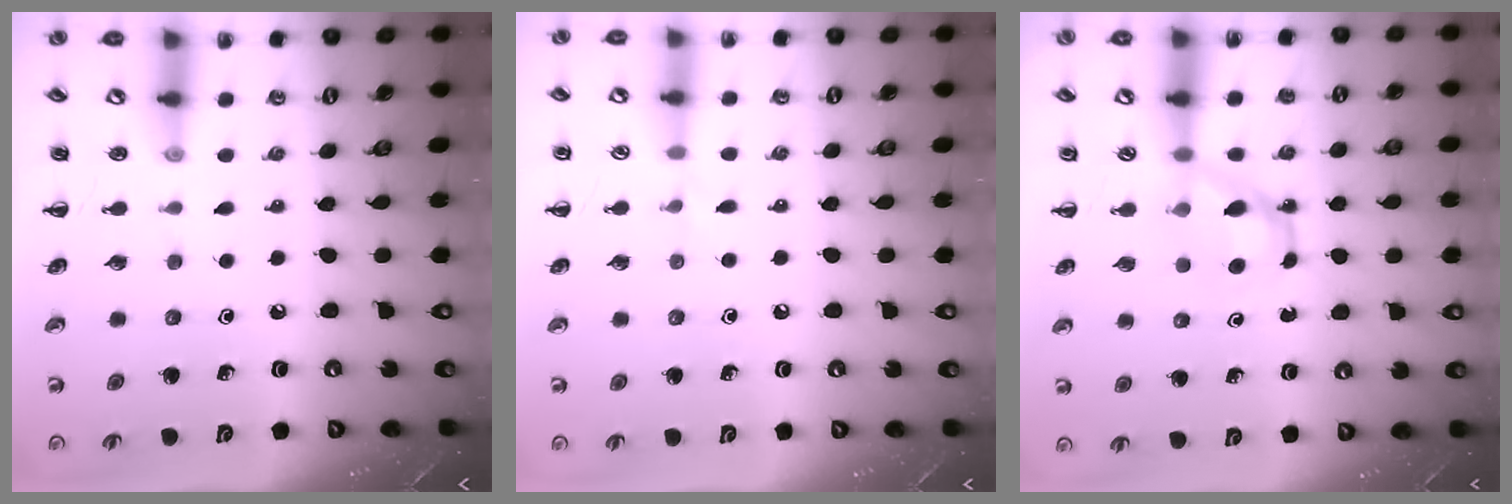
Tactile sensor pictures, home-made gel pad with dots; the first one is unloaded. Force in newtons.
{"total": 3.9, "press": 3.6, "slide": 1.4}
{"total": 6.3, "press": 6.2, "slide": 0.4}